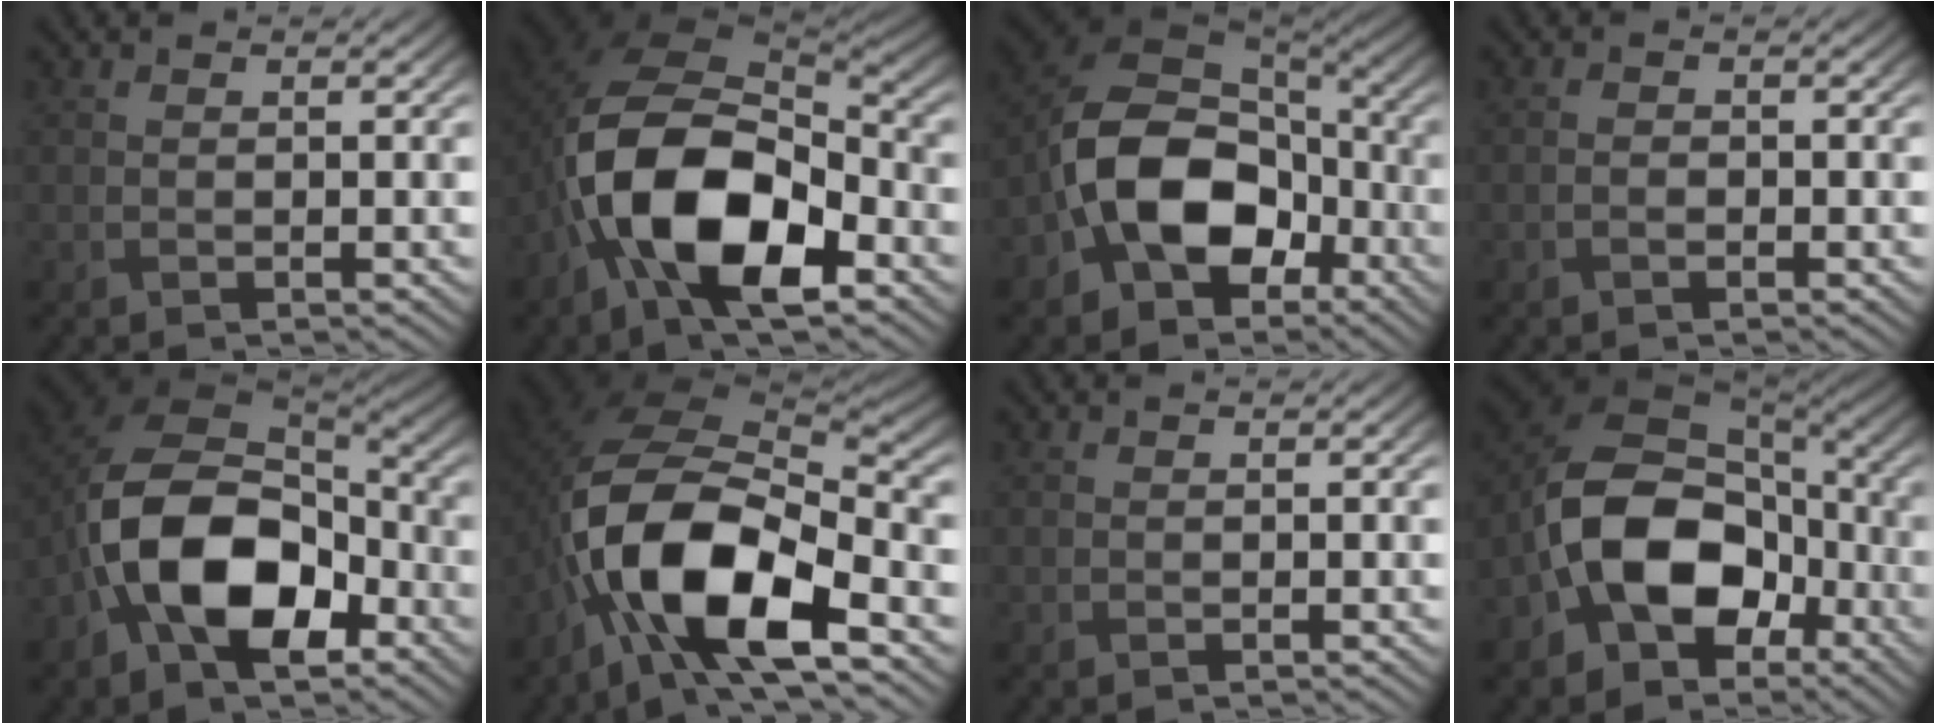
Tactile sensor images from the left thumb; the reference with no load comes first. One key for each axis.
{"total": 16.5, "fx": -5.7, "fy": 9.2, "fz": 12.5, "tx": -0.236, "ty": -0.028, "tz": -0.103}
{"total": 13.4, "fx": -4.6, "fy": 9.2, "fz": 8.6, "tx": -0.163, "ty": -0.010, "tz": -0.103}
{"total": 1.0, "fx": -0.5, "fy": 0.6, "fz": 0.6, "tx": -0.013, "ty": 0.001, "tz": -0.007}
{"total": 15.3, "fx": -5.0, "fy": 9.2, "fz": 11.1, "tx": -0.212, "ty": -0.014, "tz": -0.103}
{"total": 15.6, "fx": -6.0, "fy": 7.4, "fz": 12.3, "tx": -0.248, "ty": -0.023, "tz": -0.117}
{"total": 0.0}
{"total": 14.6, "fx": -4.9, "fy": 10.1, "fz": 9.3, "tx": -0.182, "ty": -0.009, "tz": -0.109}